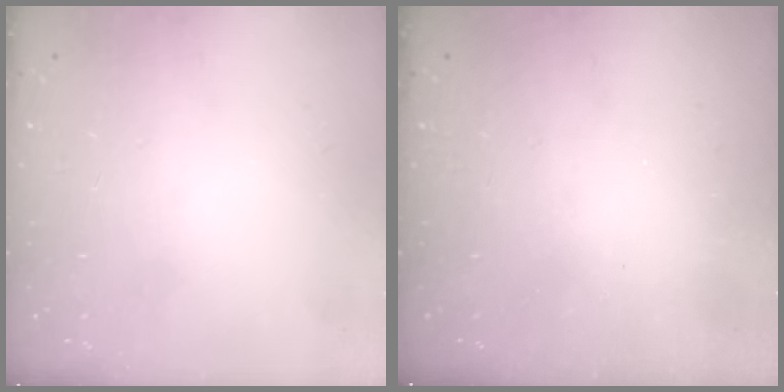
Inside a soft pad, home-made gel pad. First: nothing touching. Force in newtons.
{"total": 2.4, "press": 2.3, "slide": 0.8}